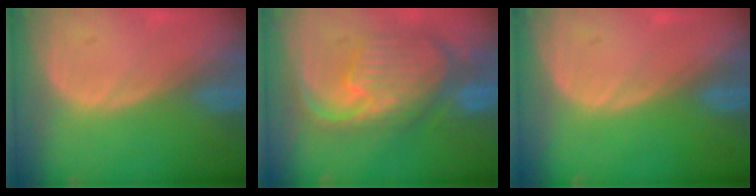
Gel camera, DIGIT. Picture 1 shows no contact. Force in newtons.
{"total": 11.2, "press": 9.8, "slide": 5.6}
{"total": 0.0}